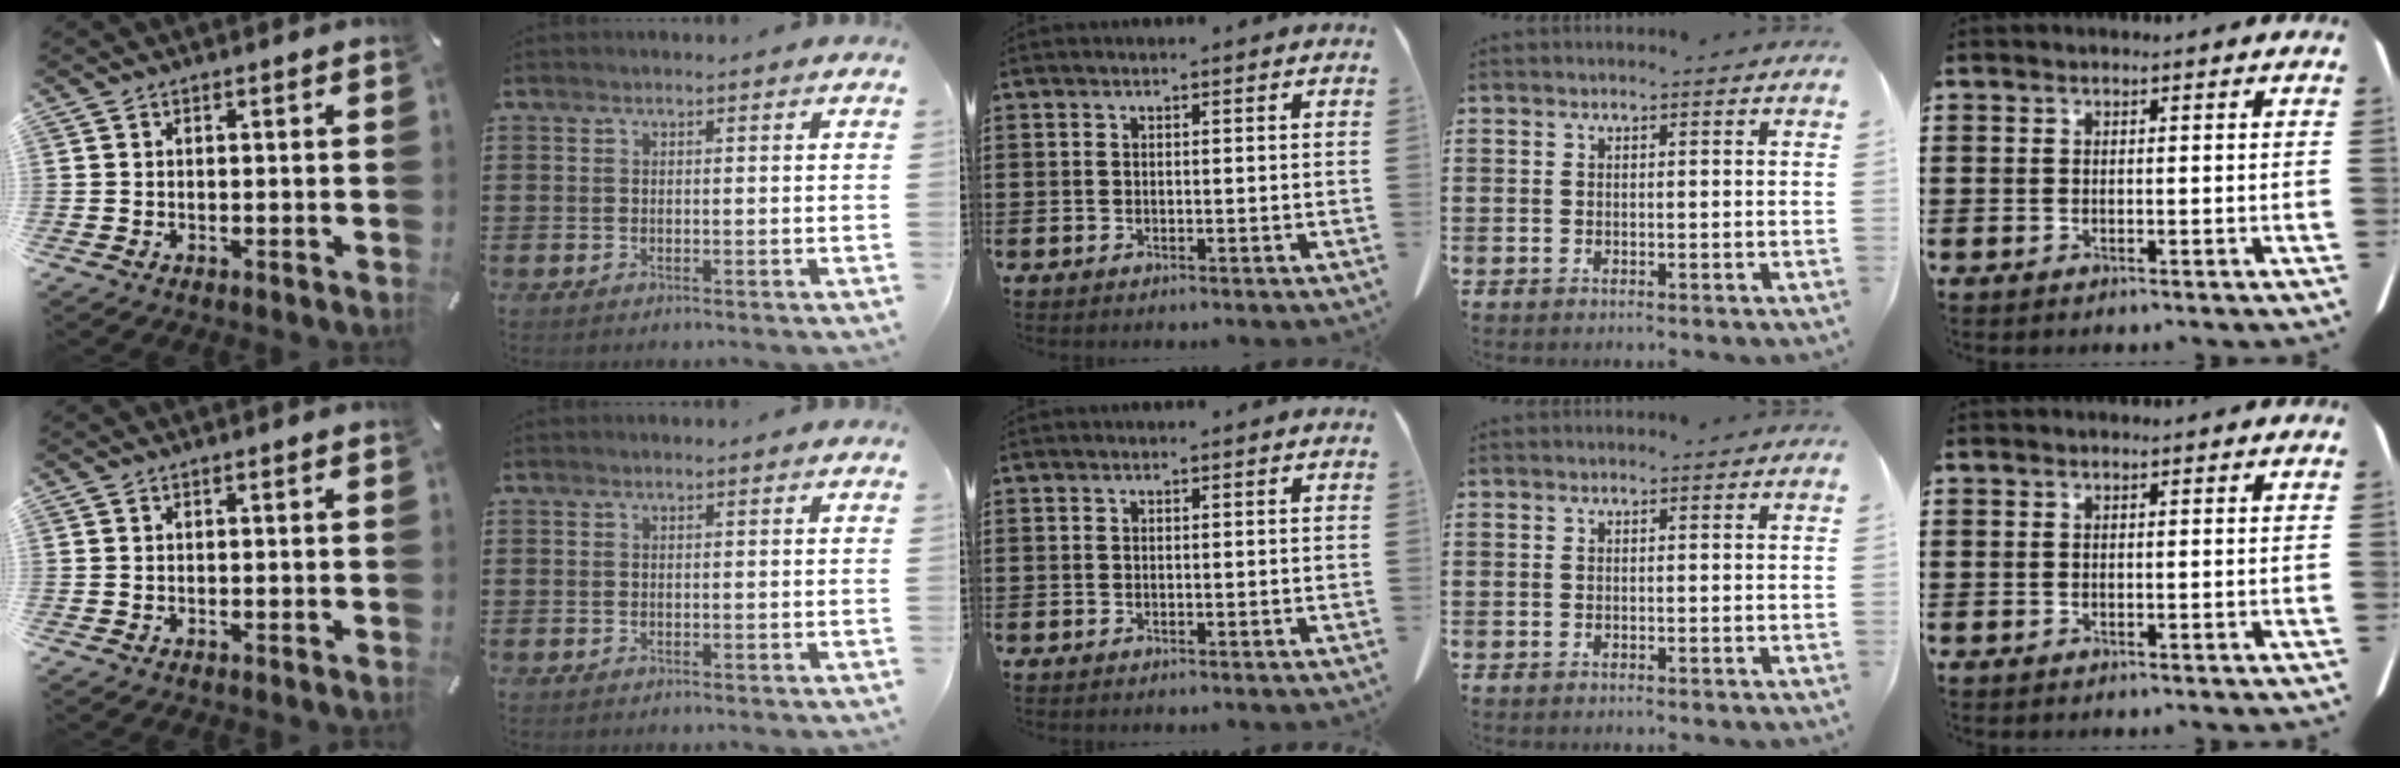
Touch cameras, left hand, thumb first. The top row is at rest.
{}